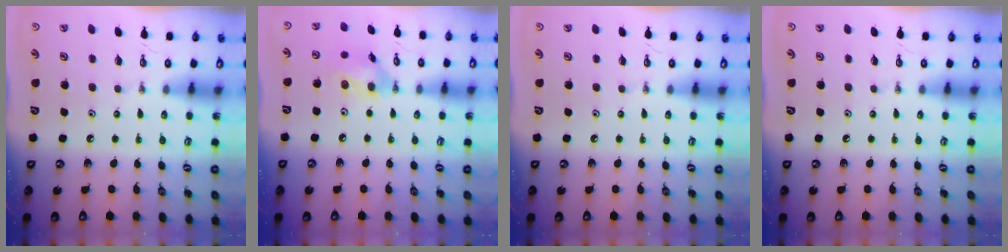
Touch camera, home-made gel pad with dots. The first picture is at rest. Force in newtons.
{"total": 10.2, "press": 10.1, "slide": 1.8}
{"total": 0.0}
{"total": 0.0}